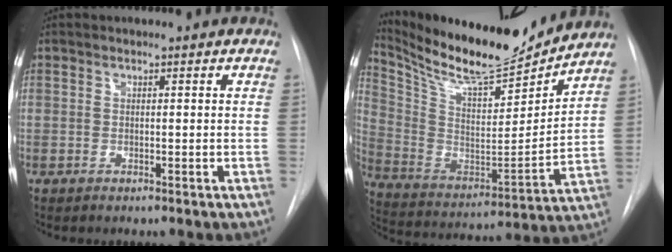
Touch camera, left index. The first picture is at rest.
{"total": 18.8, "force": [17.3, 2.2, 7.1], "torque": [-0.152, -0.034, 0.293]}